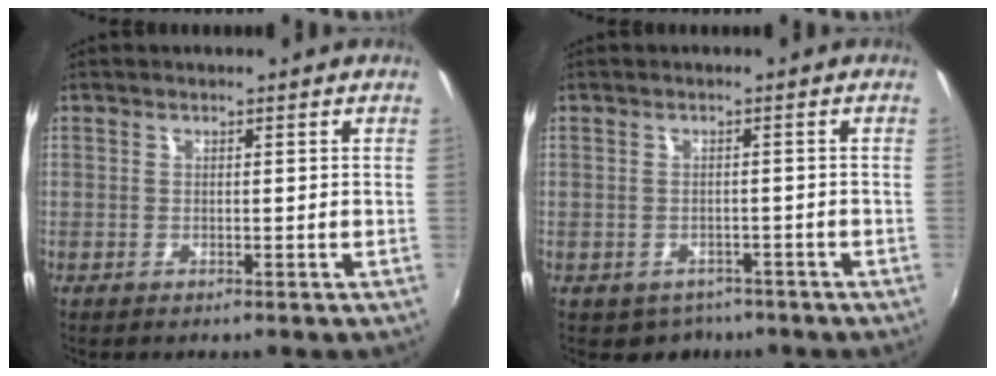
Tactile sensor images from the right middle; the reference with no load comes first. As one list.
[{"total": 4.1, "force": [-2.8, 2.9, 0.7], "torque": [-0.024, -0.008, -0.035]}]